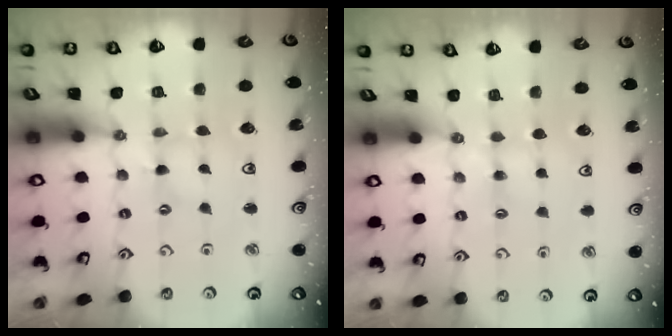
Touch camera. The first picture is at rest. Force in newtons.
{"total": 2.4, "press": 2.3, "slide": 0.4}